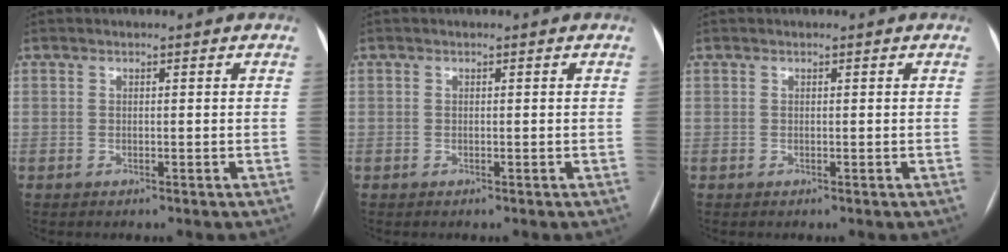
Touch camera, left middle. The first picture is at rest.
{"total": 0.0}
{"total": 0.0}